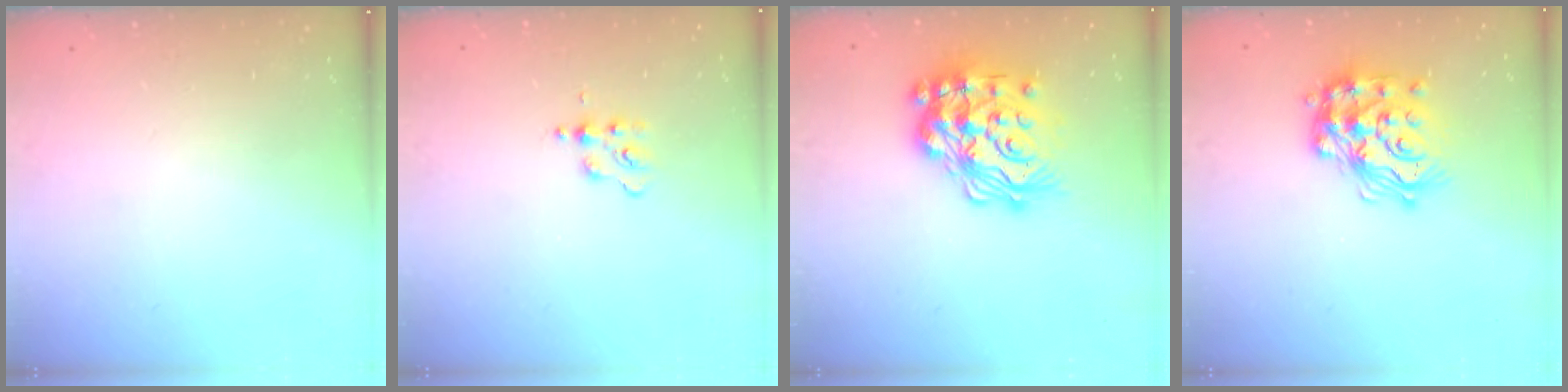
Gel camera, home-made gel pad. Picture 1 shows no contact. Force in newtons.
{"total": 3.9, "press": 3.9, "slide": 0.5}
{"total": 26.4, "press": 26.3, "slide": 2.0}
{"total": 19.2, "press": 19.2, "slide": 1.5}